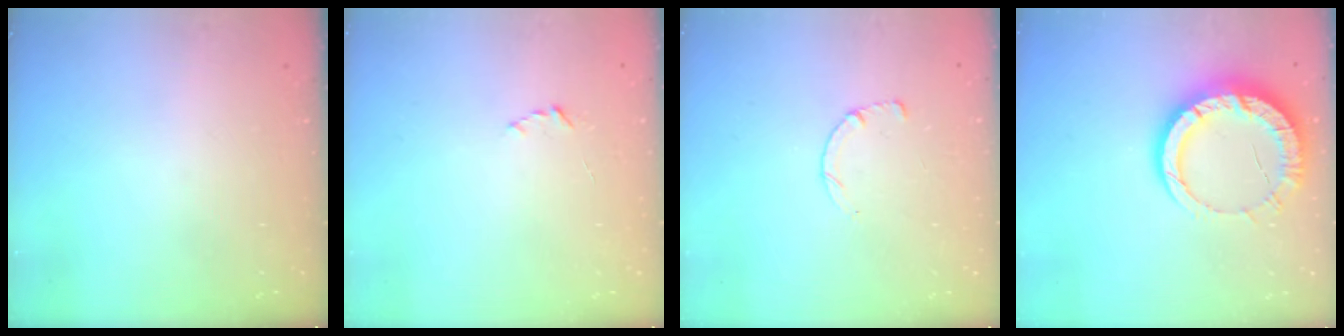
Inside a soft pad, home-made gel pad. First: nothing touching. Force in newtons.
{"total": 1.9, "press": 1.9, "slide": 0.2}
{"total": 2.6, "press": 2.5, "slide": 0.3}
{"total": 13.4, "press": 13.3, "slide": 1.1}